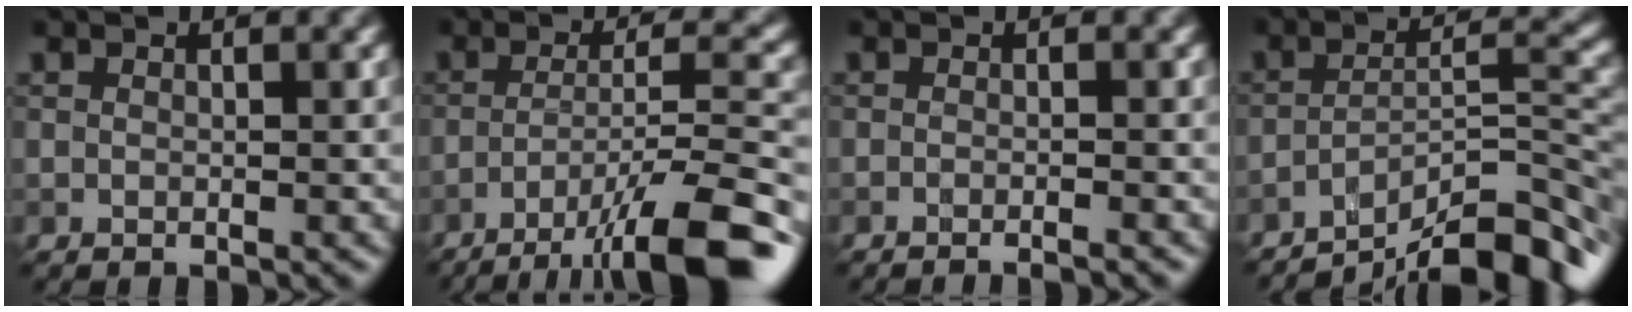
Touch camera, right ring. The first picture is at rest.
{"total": 11.6, "force": [-7.3, 2.1, 8.7], "torque": [-0.127, 0.010, -0.119]}
{"total": 1.9, "force": [-1.2, 0.4, 1.4], "torque": [-0.002, 0.000, -0.029]}
{"total": 10.5, "force": [-7.9, 2.3, 6.6], "torque": [-0.081, 0.013, -0.132]}